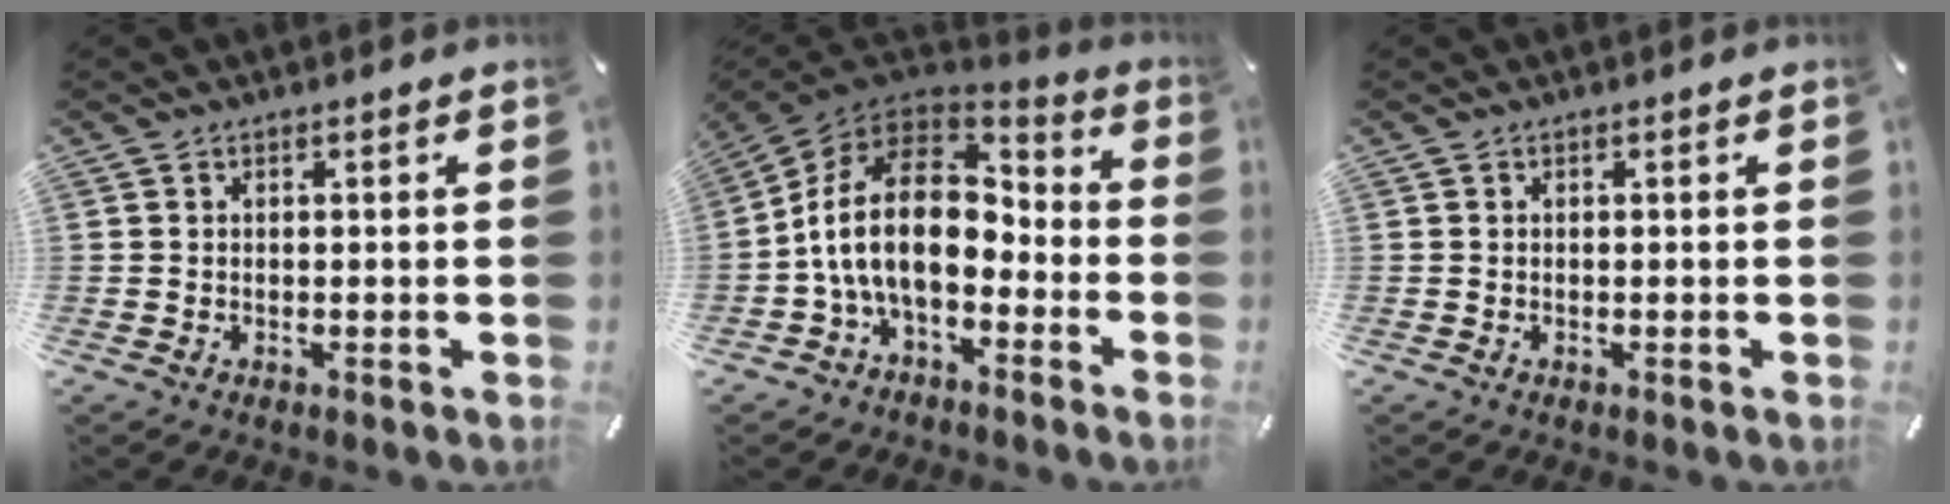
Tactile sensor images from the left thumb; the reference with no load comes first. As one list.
[{"total": 18.1, "force": [-2.2, 11.4, 13.9], "torque": [-0.289, 0.019, -0.038]}, {"total": 0.0}]